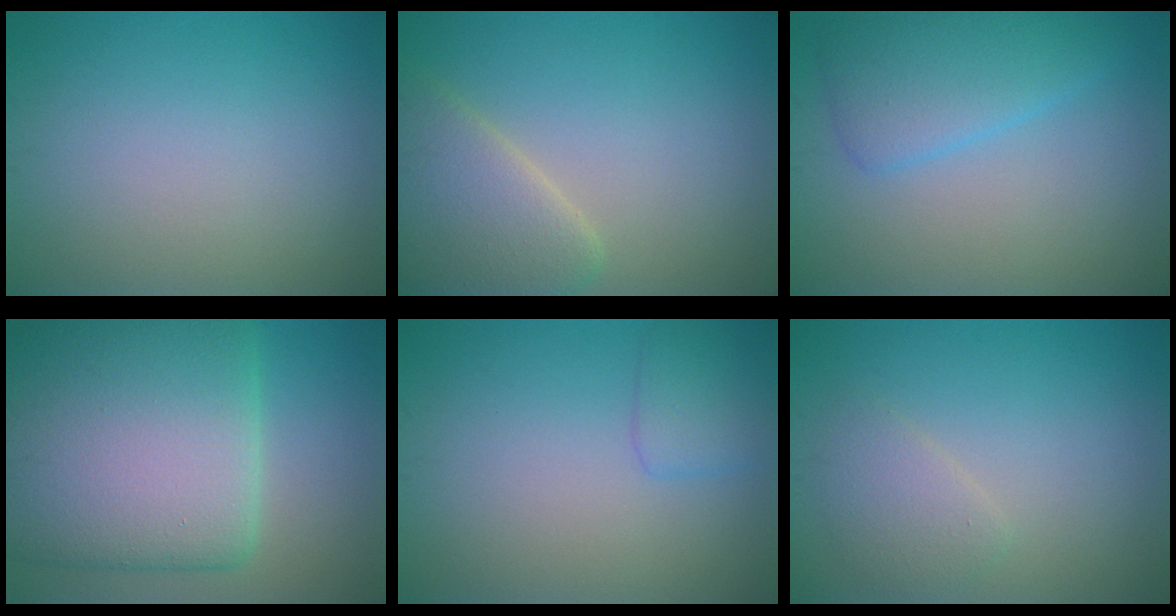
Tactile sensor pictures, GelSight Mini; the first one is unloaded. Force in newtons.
{"total": 5.6, "press": 5.6, "slide": 0.5}
{"total": 4.4, "press": 4.4, "slide": 0.1}
{"total": 15.4, "press": 15.4, "slide": 0.5}
{"total": 2.0, "press": 1.9, "slide": 0.1}
{"total": 2.1, "press": 2.1, "slide": 0.1}